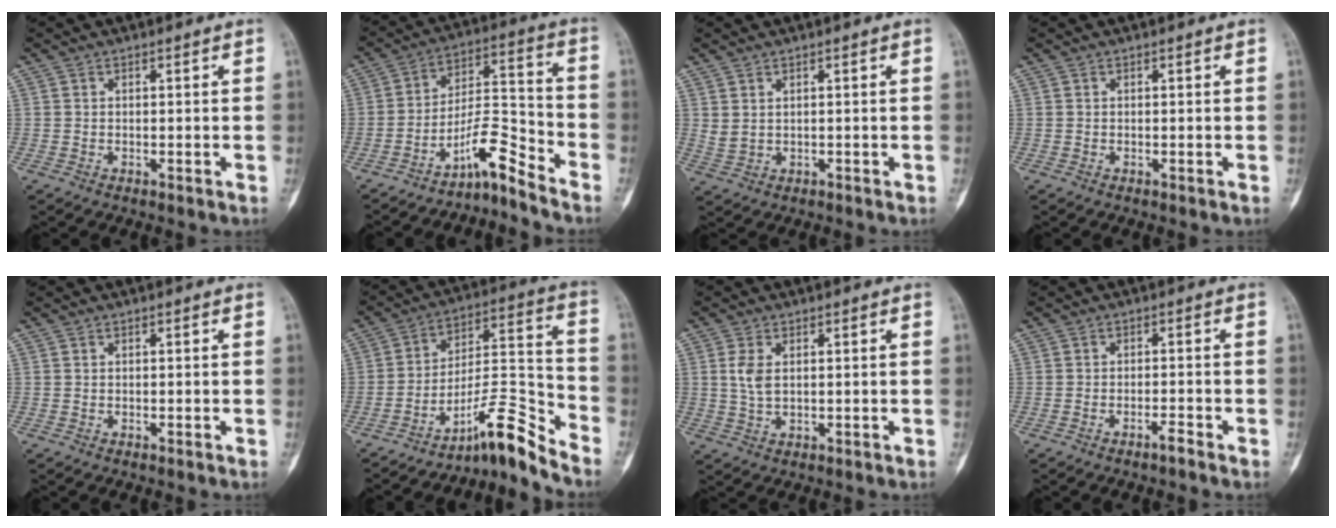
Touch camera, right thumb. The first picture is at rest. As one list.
[{"total": 8.7, "force": [-7.1, 1.4, 4.8], "torque": [-0.083, 0.097, -0.127]}, {"total": 2.0, "force": [0.8, 1.2, 1.4], "torque": [-0.025, 0.000, 0.023]}, {"total": 0.0}, {"total": 0.0}, {"total": 11.9, "force": [-9.9, 1.4, 6.5], "torque": [-0.097, 0.121, -0.166]}, {"total": 4.0, "force": [0.9, 2.2, 3.3], "torque": [-0.072, -0.003, 0.021]}, {"total": 1.6, "force": [-1.3, 0.1, 0.9], "torque": [-0.016, 0.009, -0.024]}]